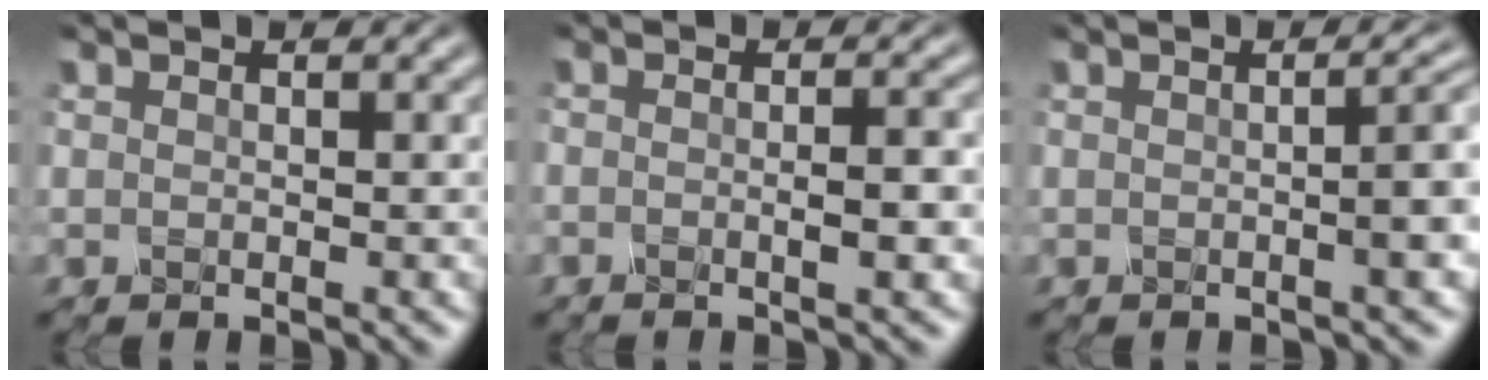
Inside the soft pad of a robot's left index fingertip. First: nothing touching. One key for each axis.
{"total": 2.6, "fx": -0.7, "fy": 0.5, "fz": 2.4, "tx": -0.028, "ty": 0.001, "tz": -0.016}
{"total": 6.2, "fx": 0.3, "fy": 2.9, "fz": 5.5, "tx": -0.029, "ty": 0.037, "tz": -0.018}